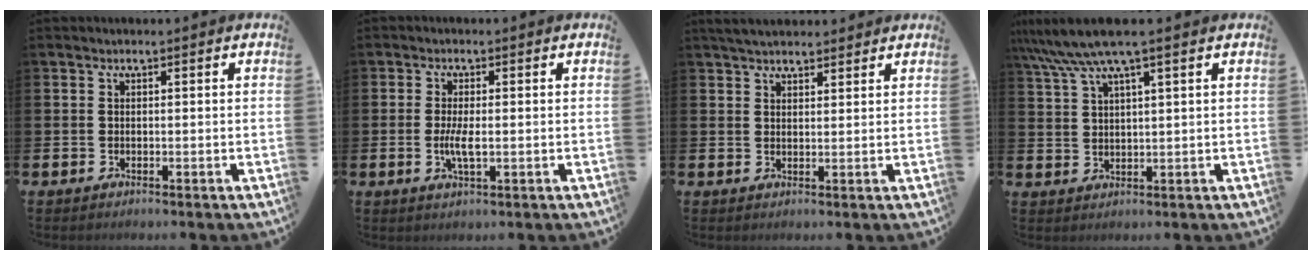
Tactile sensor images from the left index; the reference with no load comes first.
{"total": 3.2, "force": [-0.3, 1.0, 3.0], "torque": [-0.053, -0.001, -0.006]}
{"total": 3.7, "force": [3.4, 0.9, 0.8], "torque": [-0.018, -0.009, 0.064]}
{"total": 6.7, "force": [4.9, 0.6, 4.4], "torque": [-0.097, -0.008, 0.087]}